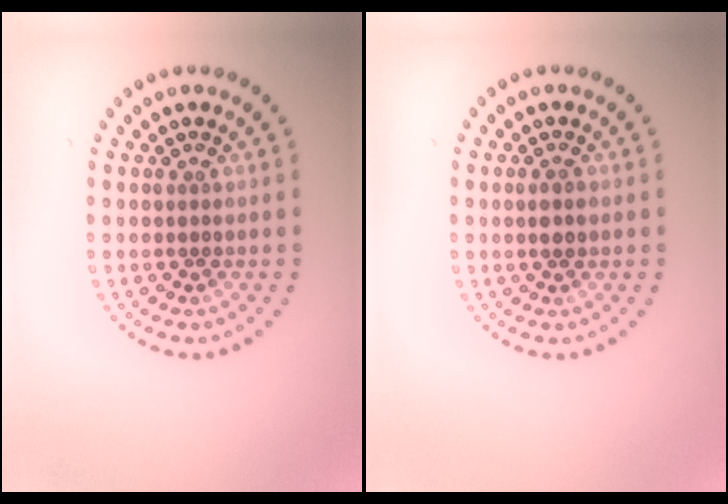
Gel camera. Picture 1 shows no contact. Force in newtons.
{"total": 1.2, "press": 1.2, "slide": 0.2}